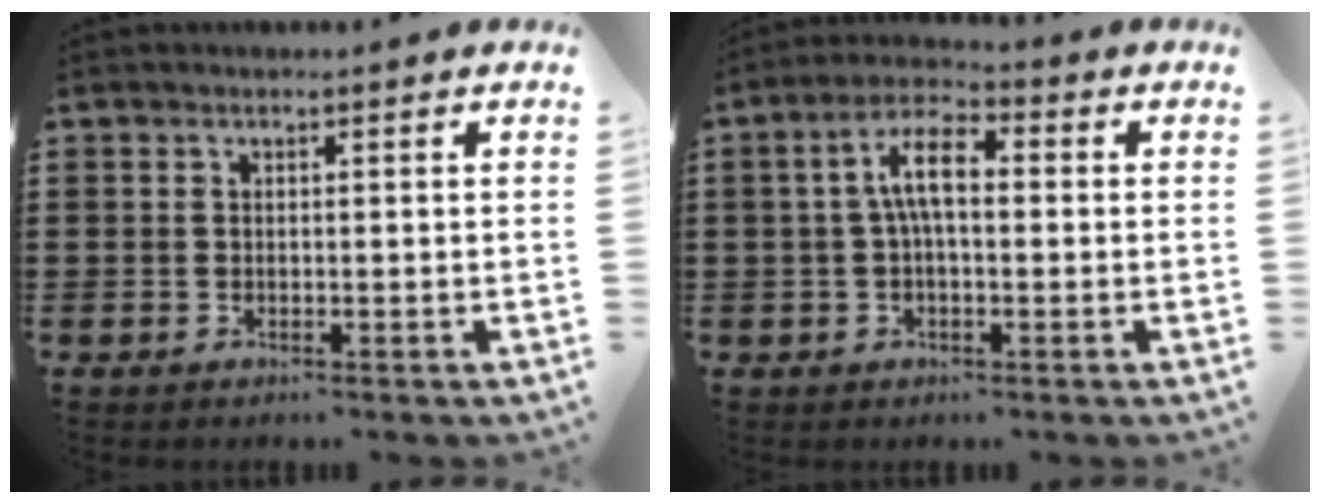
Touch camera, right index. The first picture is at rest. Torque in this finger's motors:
{"motor_torque": [1.56, 0.58, 0.84, 0.21]}